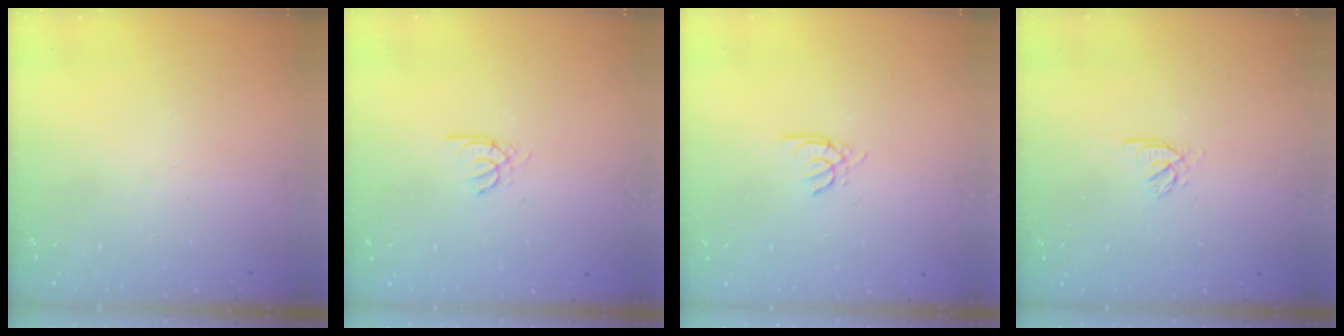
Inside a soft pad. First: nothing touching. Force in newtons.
{"total": 2.6, "press": 2.6, "slide": 0.3}
{"total": 3.0, "press": 3.0, "slide": 0.5}
{"total": 2.0, "press": 2.0, "slide": 0.4}